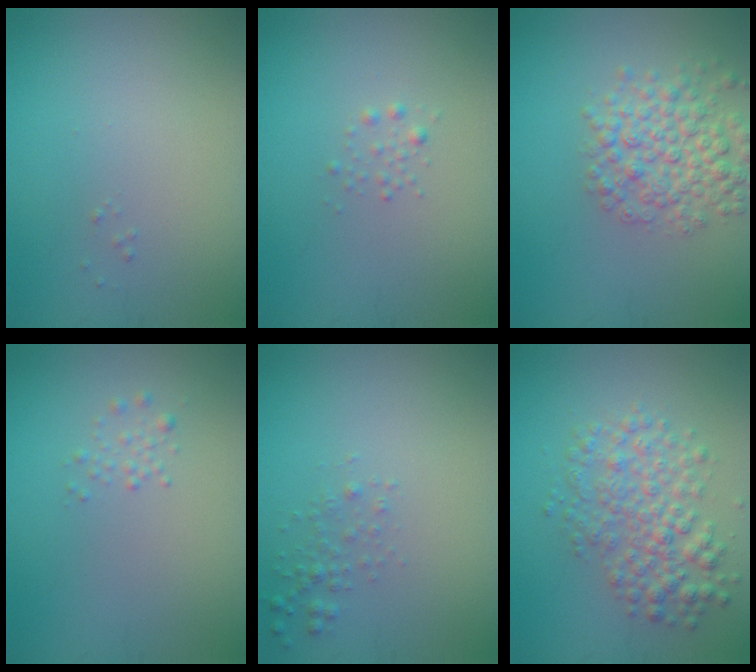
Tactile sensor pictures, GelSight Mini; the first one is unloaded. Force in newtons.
{"total": 0.7, "press": 0.7, "slide": 0.0}
{"total": 4.8, "press": 4.8, "slide": 0.2}
{"total": 0.8, "press": 0.8, "slide": 0.0}
{"total": 1.1, "press": 1.1, "slide": 0.1}
{"total": 4.5, "press": 4.5, "slide": 0.1}